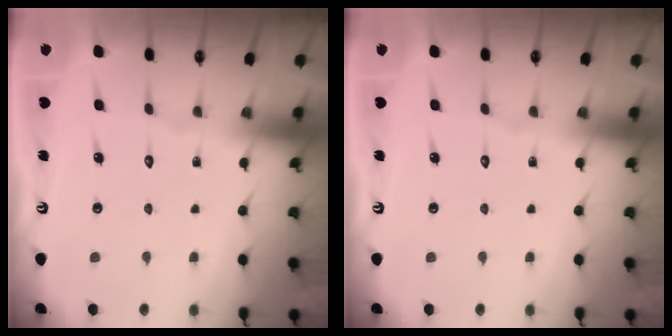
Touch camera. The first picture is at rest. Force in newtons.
{"total": 0.0}